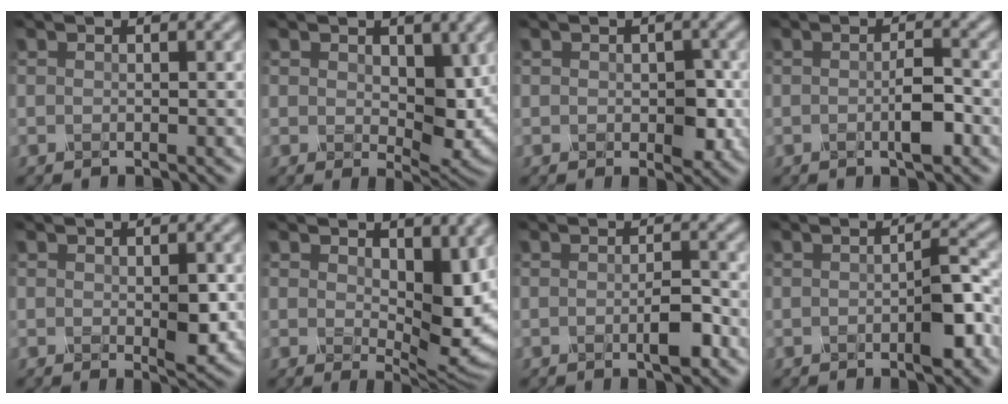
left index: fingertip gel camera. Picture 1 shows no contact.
{"total": 4.9, "force": [0.6, 2.8, 3.9], "torque": [-0.070, -0.009, 0.015]}
{"total": 2.3, "force": [-0.4, 1.4, 1.7], "torque": [-0.029, 0.000, -0.004]}
{"total": 2.1, "force": [-0.7, 0.4, 2.0], "torque": [-0.043, 0.003, -0.014]}
{"total": 2.4, "force": [-0.3, 0.9, 2.2], "torque": [-0.041, -0.004, -0.001]}
{"total": 7.2, "force": [1.0, 3.6, 6.1], "torque": [-0.105, -0.010, 0.024]}
{"total": 2.2, "force": [-0.9, 0.4, 1.9], "torque": [-0.040, 0.003, -0.016]}
{"total": 3.0, "force": [-1.1, 0.6, 2.8], "torque": [-0.048, 0.005, -0.021]}